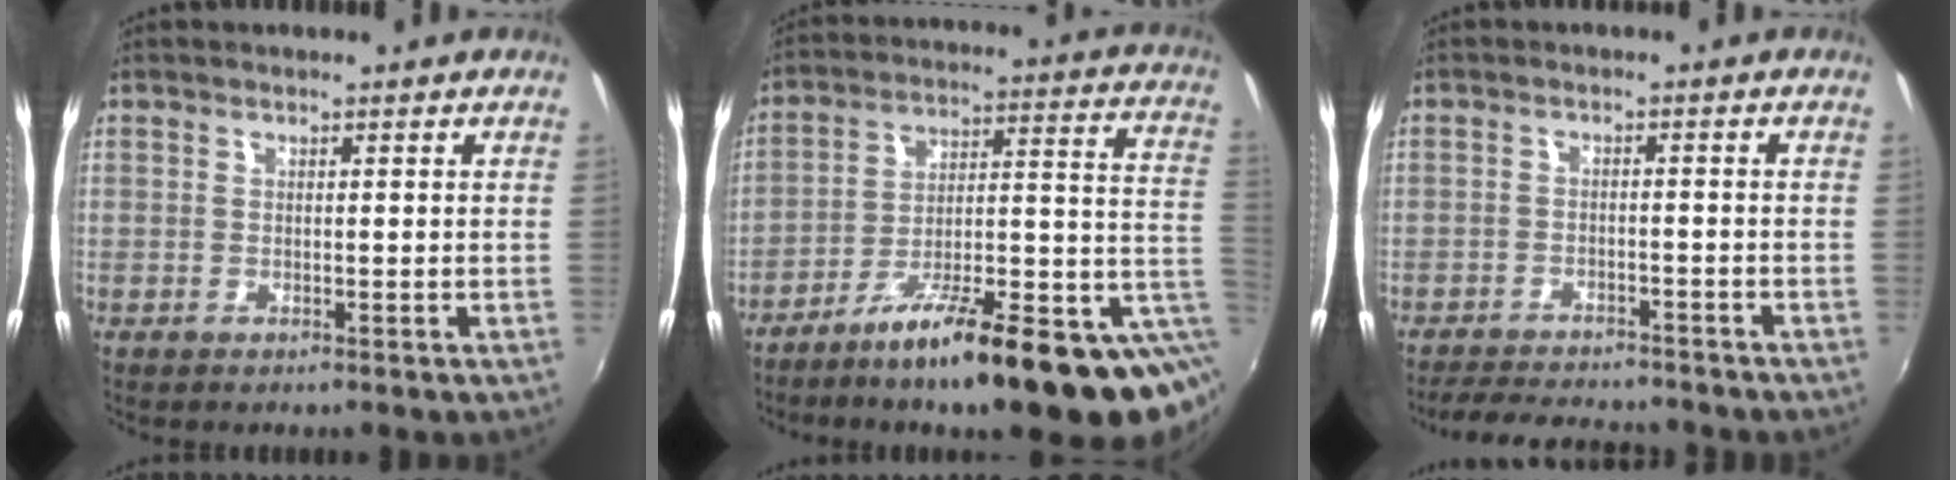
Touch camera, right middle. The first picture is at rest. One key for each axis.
{"total": 20.9, "fx": -7.9, "fy": 3.5, "fz": 19.0, "tx": -0.253, "ty": -0.011, "tz": -0.121}
{"total": 11.1, "fx": -10.1, "fy": 2.7, "fz": 3.9, "tx": -0.095, "ty": -0.010, "tz": -0.147}